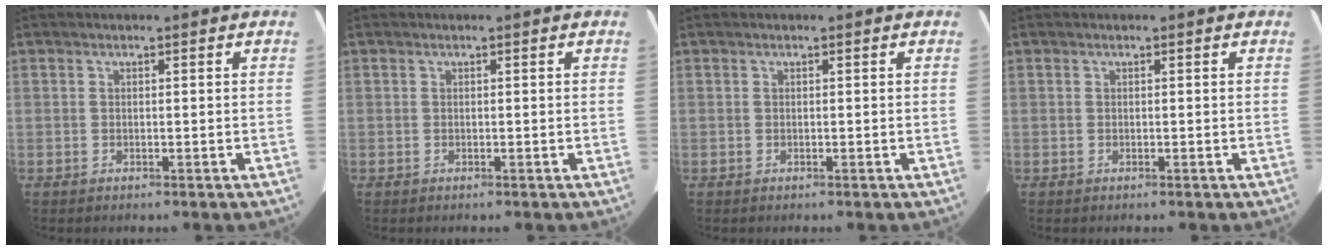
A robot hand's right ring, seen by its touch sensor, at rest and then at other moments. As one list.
[{"total": 0.0}, {"total": 0.0}, {"total": 0.0}]